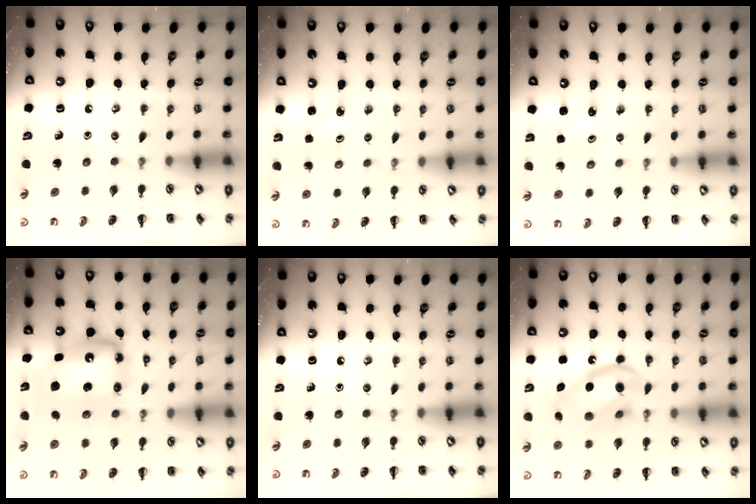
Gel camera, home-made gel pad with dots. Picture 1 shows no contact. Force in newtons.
{"total": 1.7, "press": 1.7, "slide": 0.2}
{"total": 2.5, "press": 2.4, "slide": 0.8}
{"total": 11.6, "press": 11.1, "slide": 3.3}
{"total": 0.0}
{"total": 15.0, "press": 14.8, "slide": 2.5}